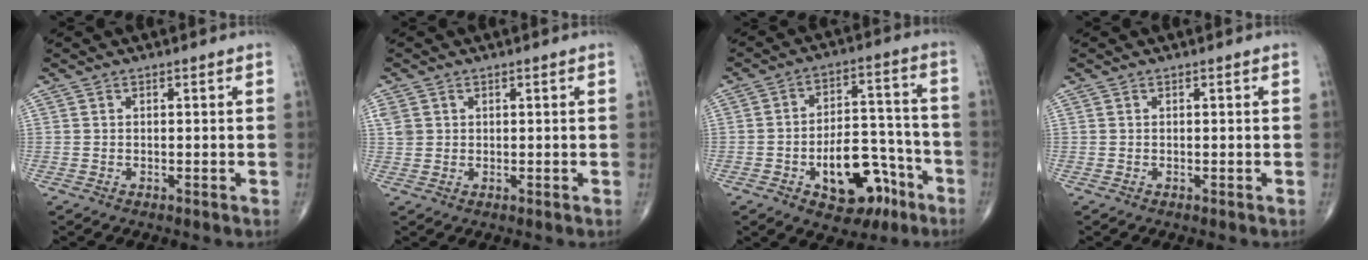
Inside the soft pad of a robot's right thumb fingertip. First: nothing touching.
{"total": 2.7, "force": [0.8, 2.3, 1.2], "torque": [-0.023, 0.003, 0.023]}
{"total": 15.1, "force": [-7.0, 8.4, 10.4], "torque": [-0.116, 0.057, -0.094]}
{"total": 0.0}